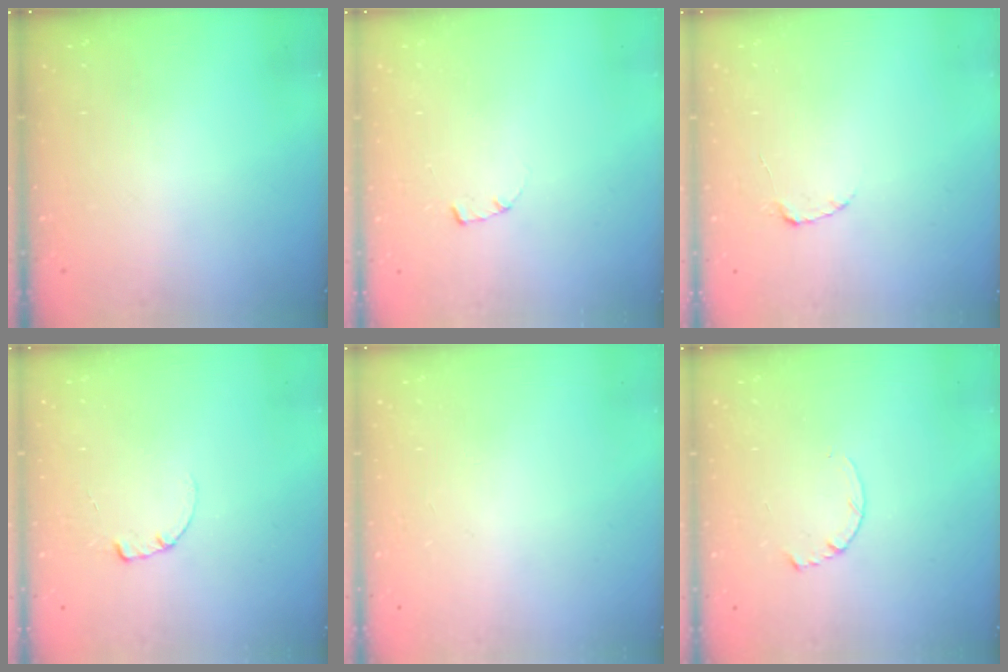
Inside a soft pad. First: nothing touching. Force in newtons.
{"total": 1.7, "press": 1.7, "slide": 0.2}
{"total": 2.2, "press": 2.2, "slide": 0.3}
{"total": 0.6, "press": 0.6, "slide": 0.1}
{"total": 2.6, "press": 2.6, "slide": 0.2}
{"total": 3.5, "press": 3.5, "slide": 0.4}